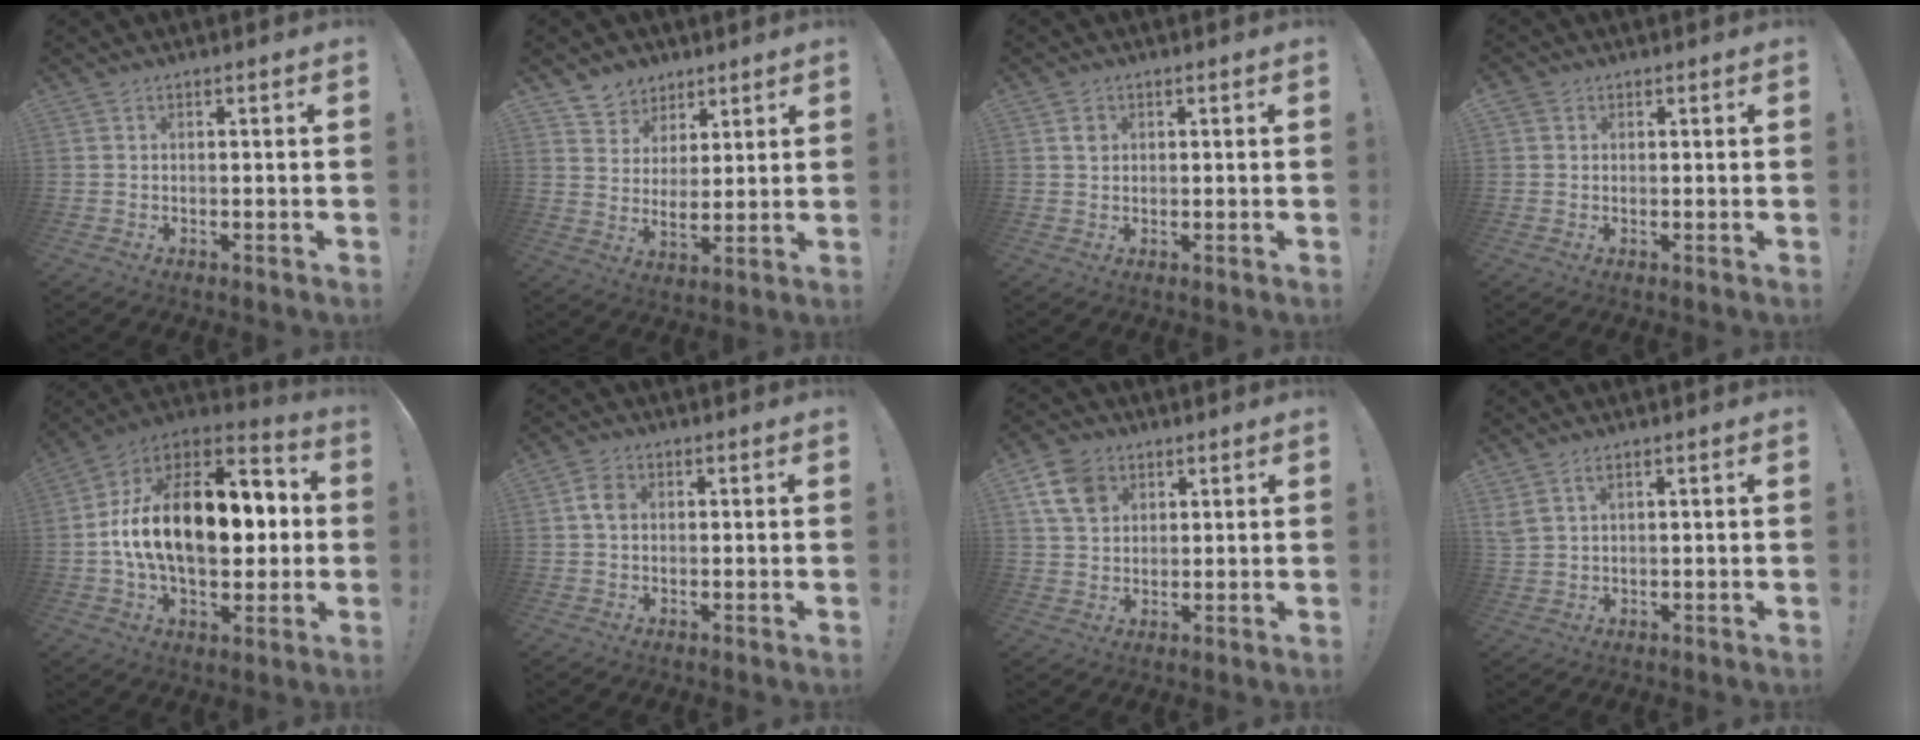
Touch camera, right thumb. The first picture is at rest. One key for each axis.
{"total": 7.3, "fx": 5.1, "fy": 5.2, "fz": 0.4, "tx": -0.019, "ty": -0.045, "tz": 0.102}
{"total": 2.1, "fx": 0.8, "fy": 1.9, "fz": 0.5, "tx": 0.011, "ty": -0.005, "tz": 0.011}
{"total": 1.7, "fx": 0.9, "fy": 1.3, "fz": 0.5, "tx": -0.005, "ty": -0.002, "tz": 0.016}
{"total": 23.2, "fx": 0.8, "fy": 13.8, "fz": 18.6, "tx": -0.321, "ty": 0.009, "tz": 0.020}
{"total": 4.2, "fx": 0.4, "fy": 3.0, "fz": 2.9, "tx": -0.040, "ty": 0.006, "tz": 0.008}
{"total": 10.8, "fx": 4.9, "fy": 8.1, "fz": 5.3, "tx": -0.094, "ty": -0.011, "tz": 0.098}
{"total": 3.1, "fx": 1.7, "fy": 1.5, "fz": 2.2, "tx": -0.043, "ty": -0.004, "tz": 0.033}